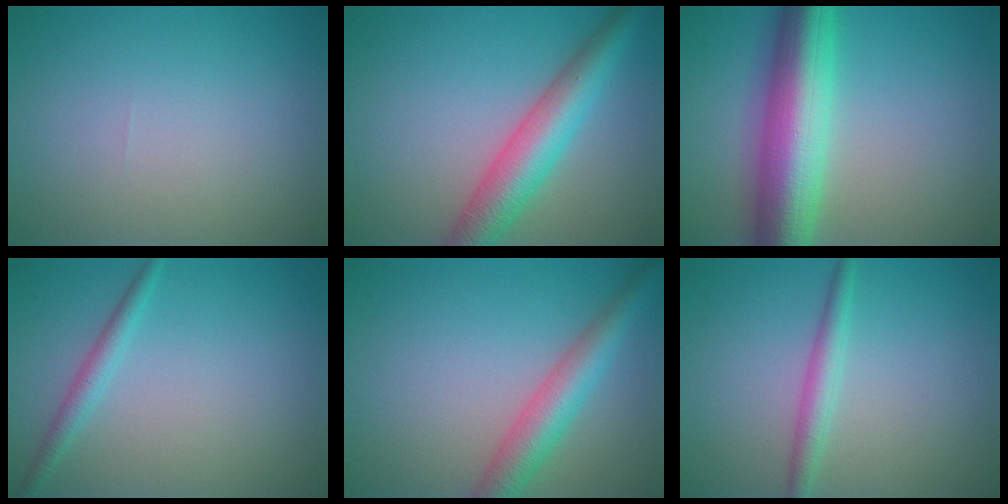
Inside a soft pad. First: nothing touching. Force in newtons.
{"total": 6.2, "press": 6.2, "slide": 0.1}
{"total": 10.1, "press": 10.1, "slide": 0.2}
{"total": 1.8, "press": 1.8, "slide": 0.0}
{"total": 4.5, "press": 4.5, "slide": 0.2}
{"total": 2.2, "press": 2.2, "slide": 0.1}